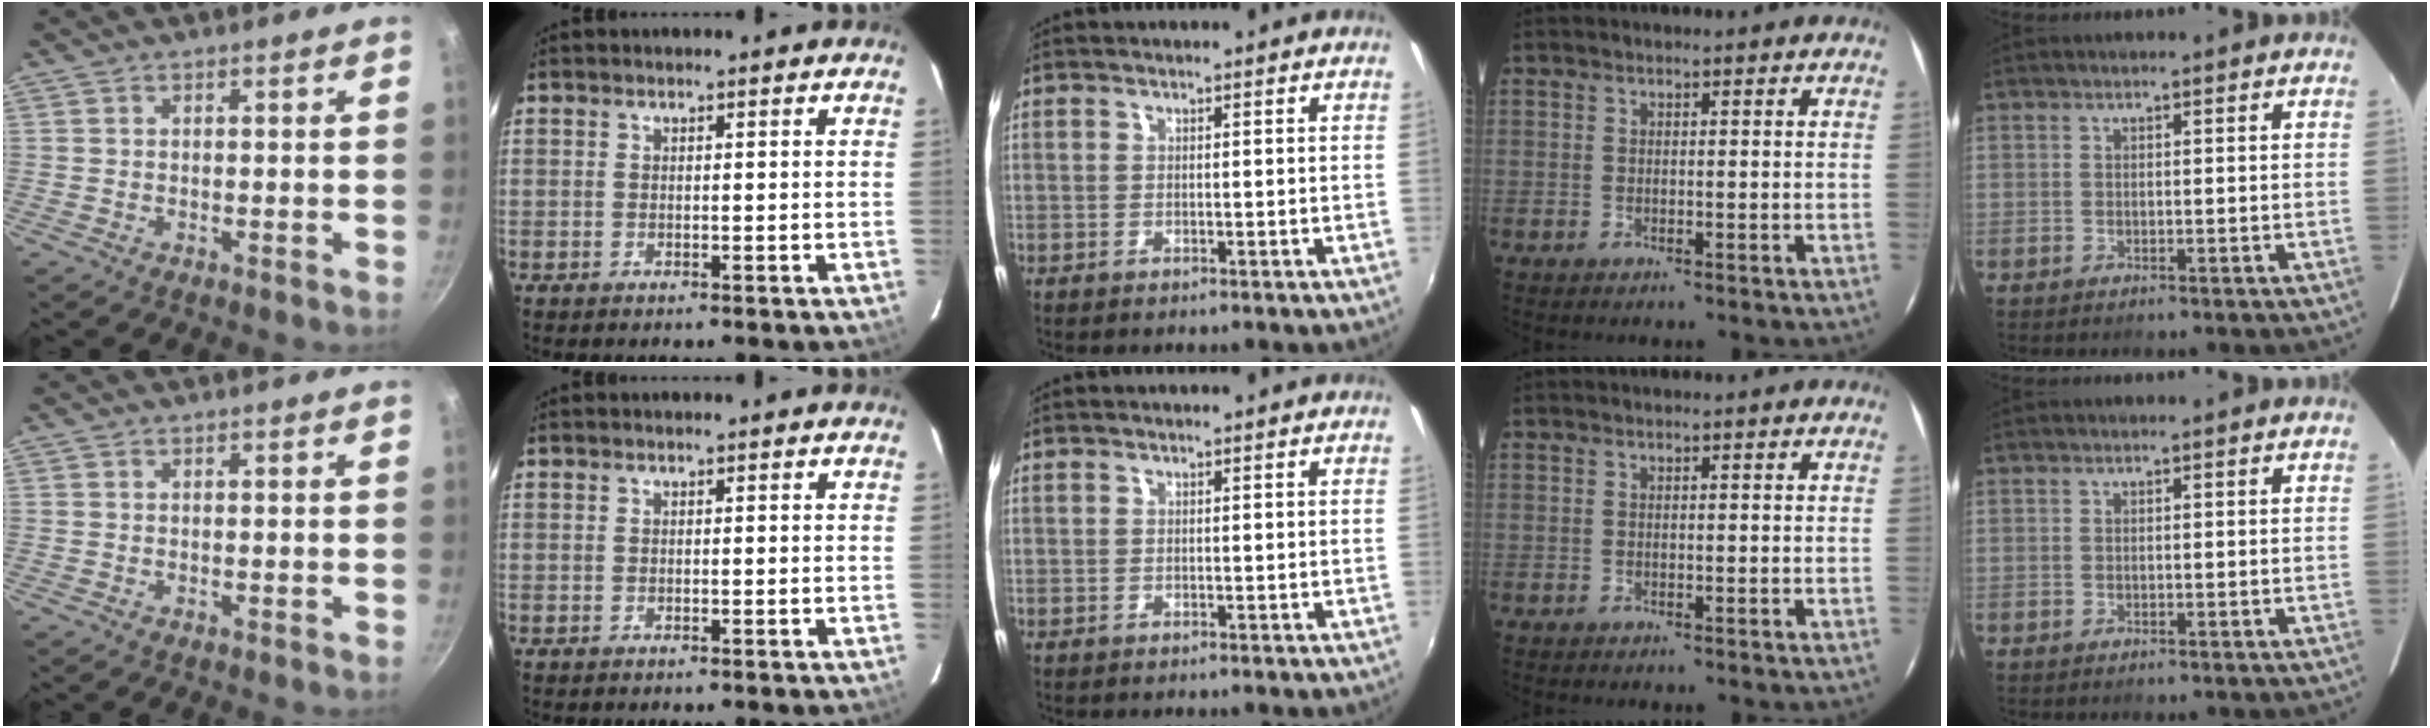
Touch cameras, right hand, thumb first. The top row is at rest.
{}